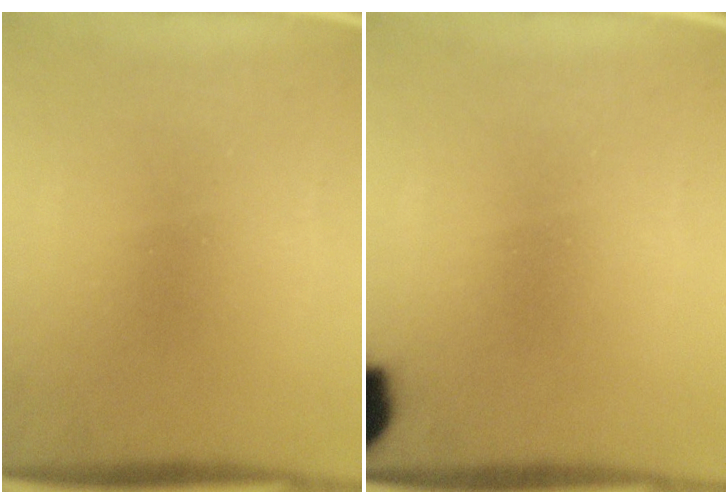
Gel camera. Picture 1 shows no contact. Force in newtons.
{"total": 11.1}